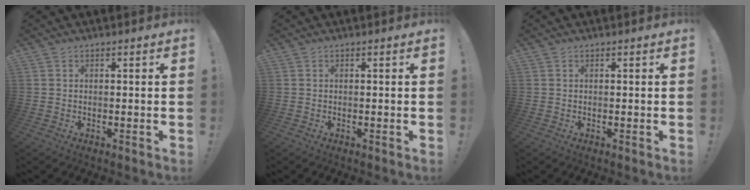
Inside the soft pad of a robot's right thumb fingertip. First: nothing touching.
{"total": 0.0}
{"total": 0.0}